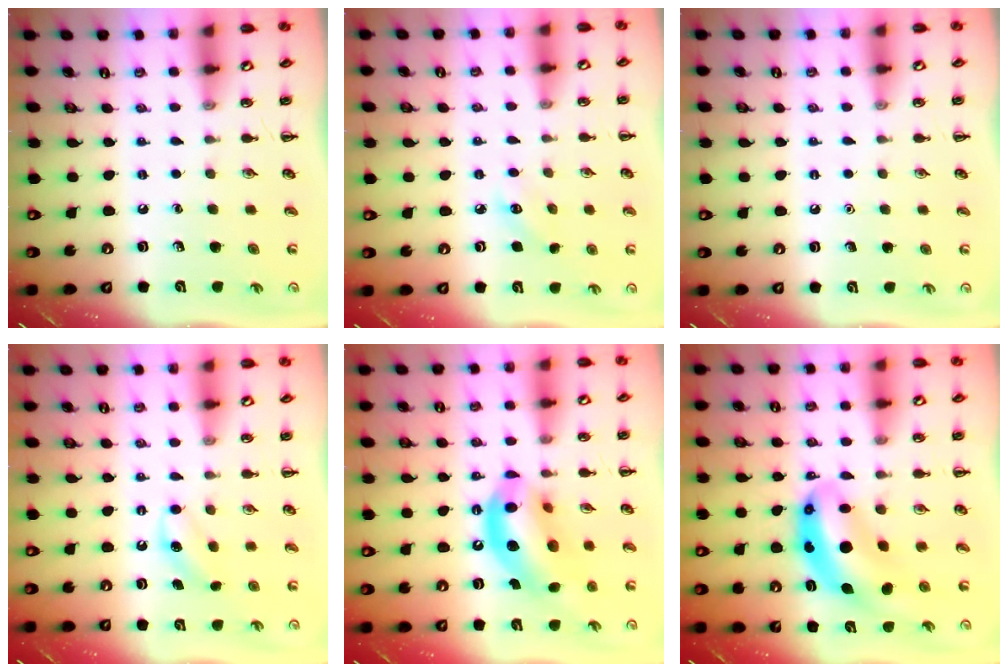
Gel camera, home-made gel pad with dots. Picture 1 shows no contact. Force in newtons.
{"total": 4.2, "press": 4.1, "slide": 1.1}
{"total": 1.6, "press": 1.6, "slide": 0.1}
{"total": 4.6, "press": 4.5, "slide": 1.1}
{"total": 16.3, "press": 15.7, "slide": 4.1}
{"total": 10.0, "press": 9.6, "slide": 2.6}